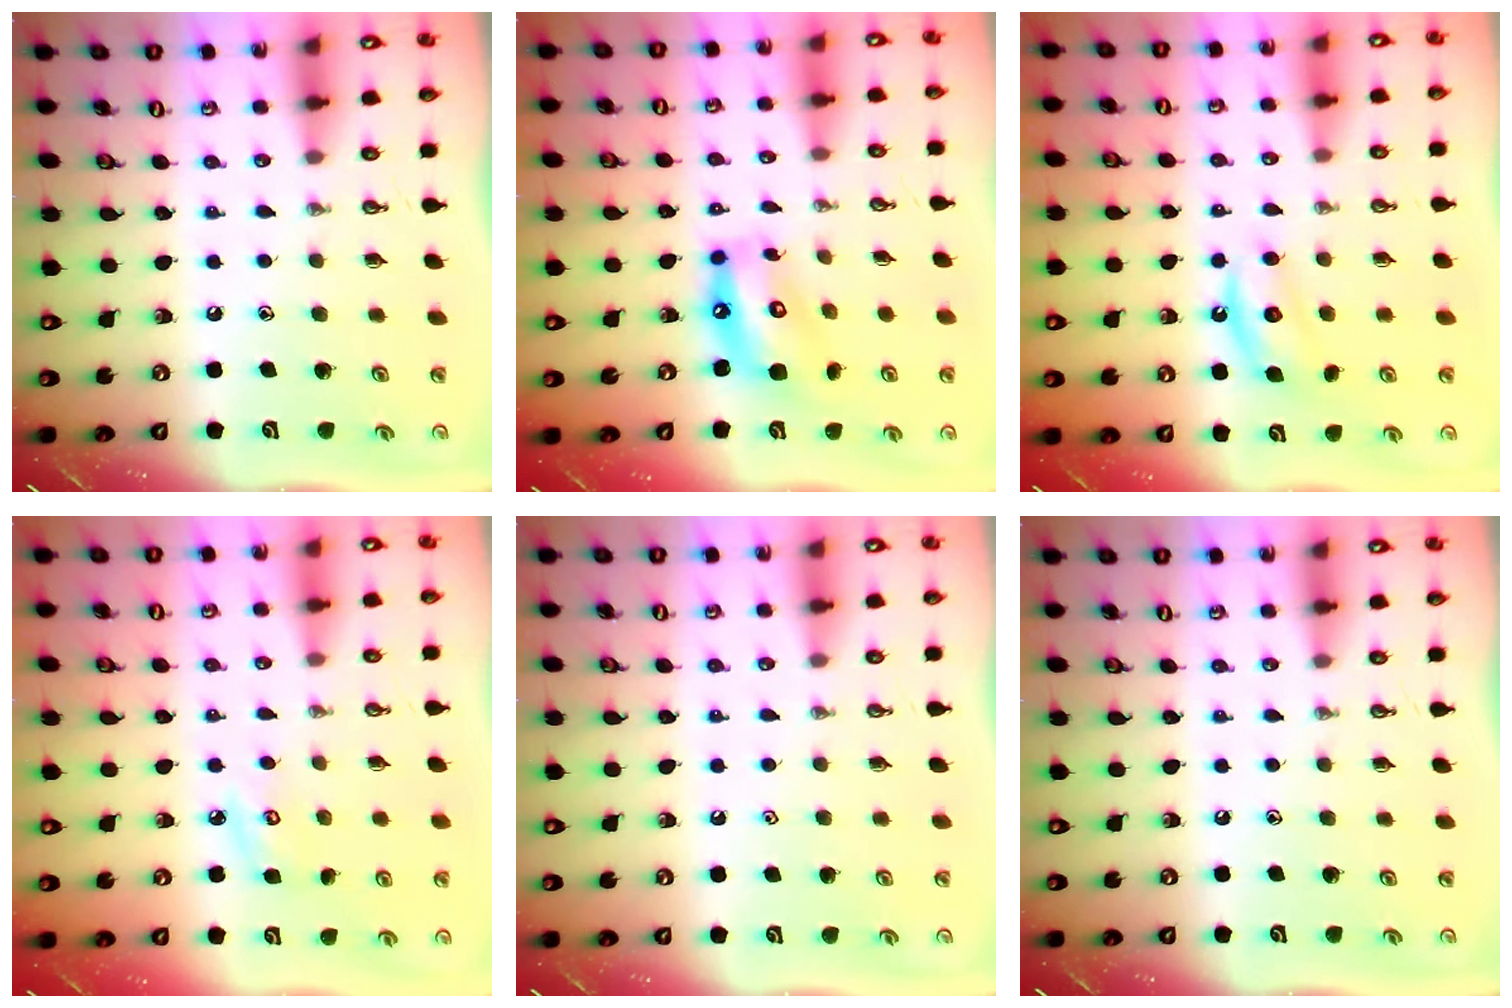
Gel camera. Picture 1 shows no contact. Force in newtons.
{"total": 13.0, "press": 12.9, "slide": 1.4}
{"total": 5.6, "press": 5.5, "slide": 0.9}
{"total": 5.2, "press": 5.2, "slide": 0.4}
{"total": 0.9, "press": 0.7, "slide": 0.5}
{"total": 0.0}